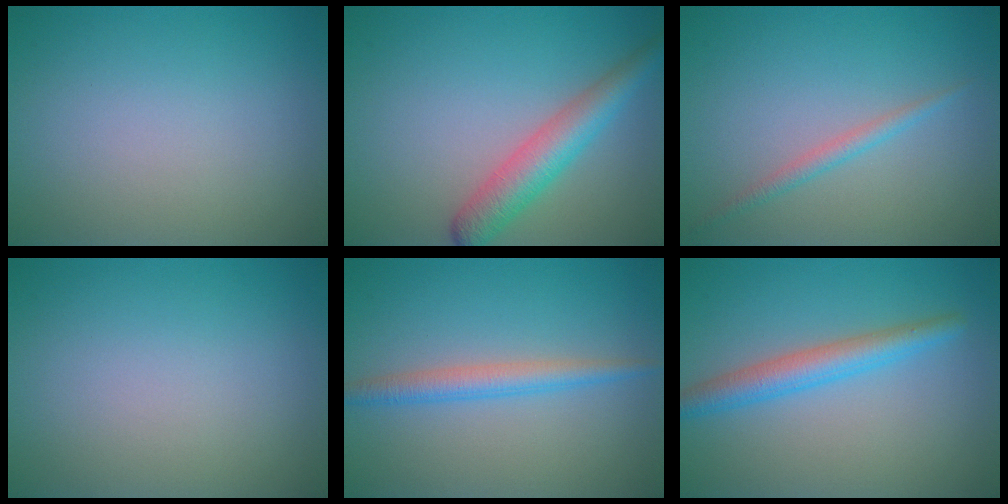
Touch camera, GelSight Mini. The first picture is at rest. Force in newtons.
{"total": 4.4, "press": 4.4, "slide": 0.1}
{"total": 1.4, "press": 1.4, "slide": 0.1}
{"total": 0.0}
{"total": 2.6, "press": 2.6, "slide": 0.0}
{"total": 3.4, "press": 3.4, "slide": 0.0}